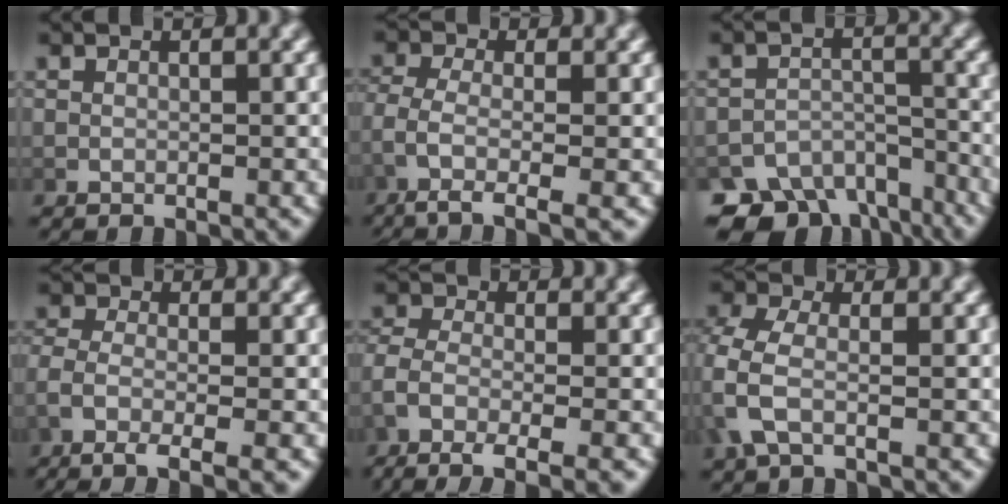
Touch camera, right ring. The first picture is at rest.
{"total": 5.4, "force": [-2.0, 2.1, 4.6], "torque": [-0.106, -0.029, -0.014]}
{"total": 8.3, "force": [-6.2, 4.3, 3.3], "torque": [-0.043, -0.023, -0.102]}
{"total": 6.1, "force": [-2.5, 2.6, 5.0], "torque": [-0.107, -0.029, -0.021]}
{"total": 6.8, "force": [-3.3, 3.2, 4.9], "torque": [-0.101, -0.028, -0.035]}
{"total": 3.0, "force": [0.0, 1.7, 2.5], "torque": [-0.083, -0.015, 0.006]}